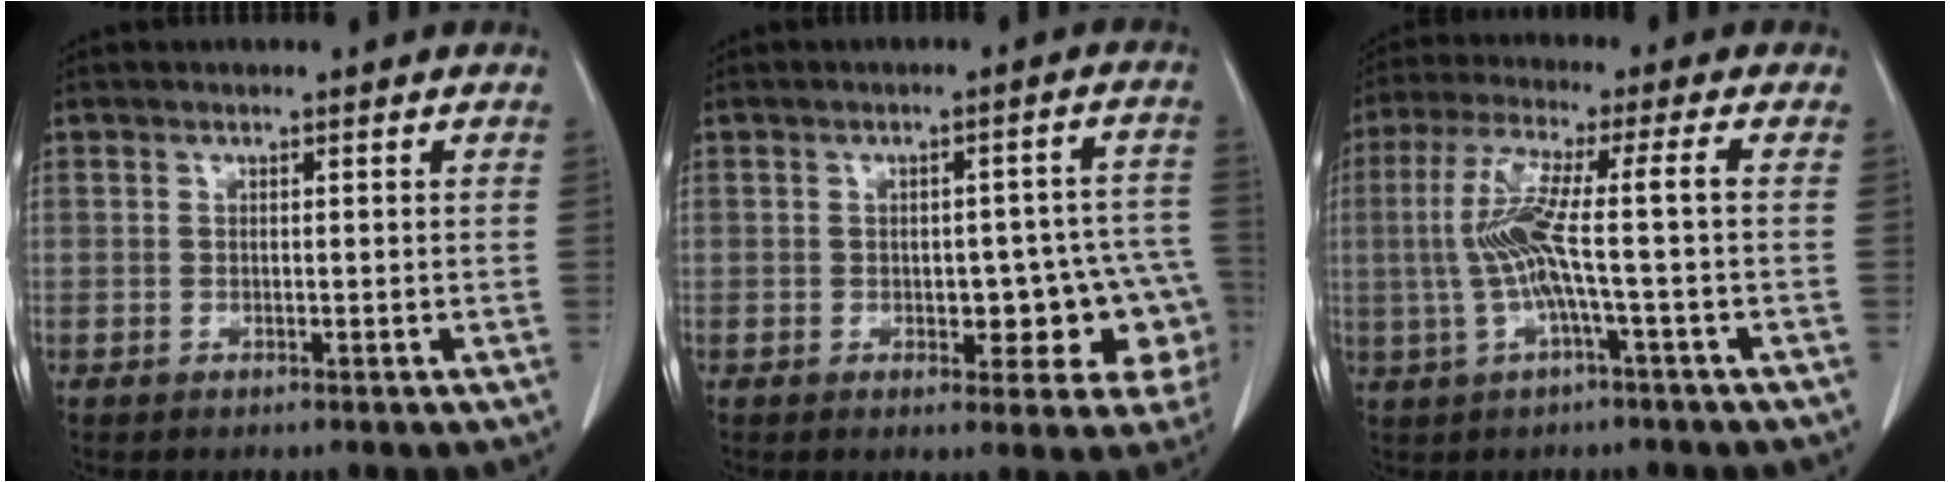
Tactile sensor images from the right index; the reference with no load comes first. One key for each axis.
{"total": 10.4, "fx": -2.5, "fy": 5.2, "fz": 8.6, "tx": -0.075, "ty": 0.032, "tz": -0.022}
{"total": 8.9, "fx": -0.8, "fy": -0.5, "fz": 8.9, "tx": -0.188, "ty": 0.019, "tz": -0.018}